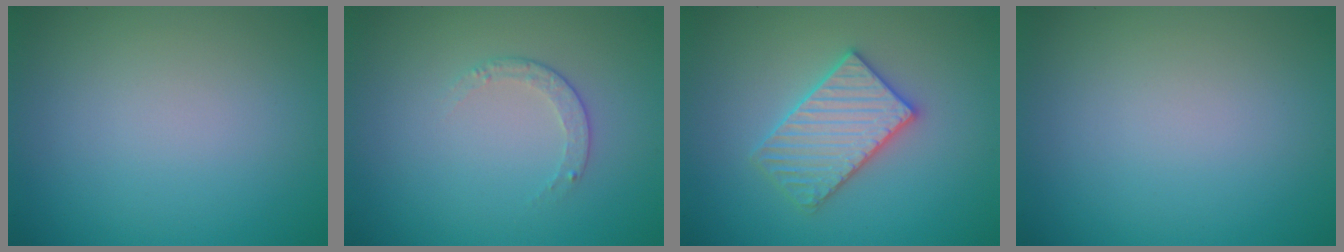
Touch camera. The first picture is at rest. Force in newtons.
{"total": 1.2, "press": 0.9, "slide": 0.9}
{"total": 3.7, "press": 3.7, "slide": 0.6}
{"total": 0.0}